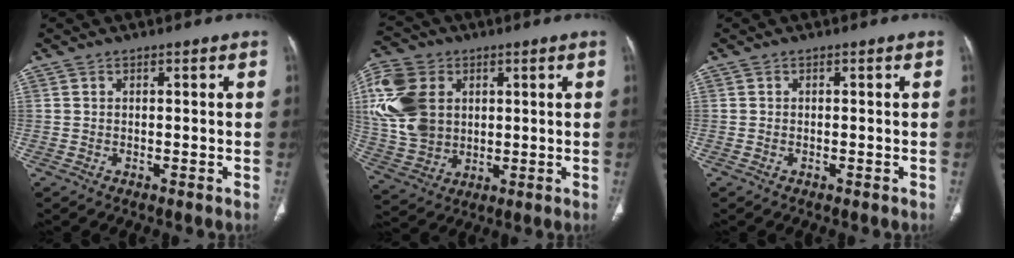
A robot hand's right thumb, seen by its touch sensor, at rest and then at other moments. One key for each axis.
{"total": 16.7, "fx": 3.8, "fy": 12.7, "fz": 10.2, "tx": -0.206, "ty": 0.000, "tz": 0.077}
{"total": 0.0}